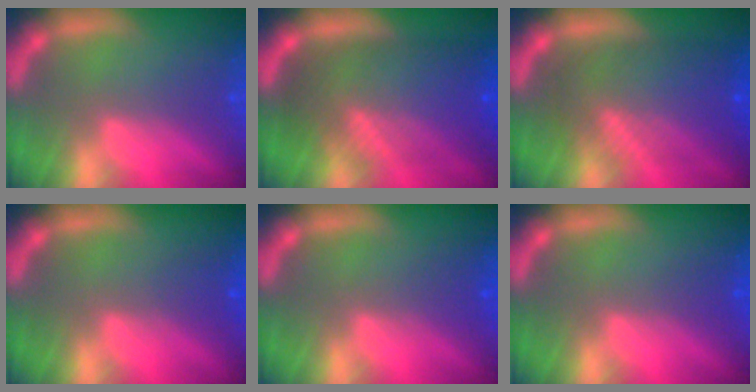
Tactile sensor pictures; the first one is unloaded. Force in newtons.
{"total": 10.0}
{"total": 9.0}
{"total": 1.5}
{"total": 1.5}
{"total": 1.0}